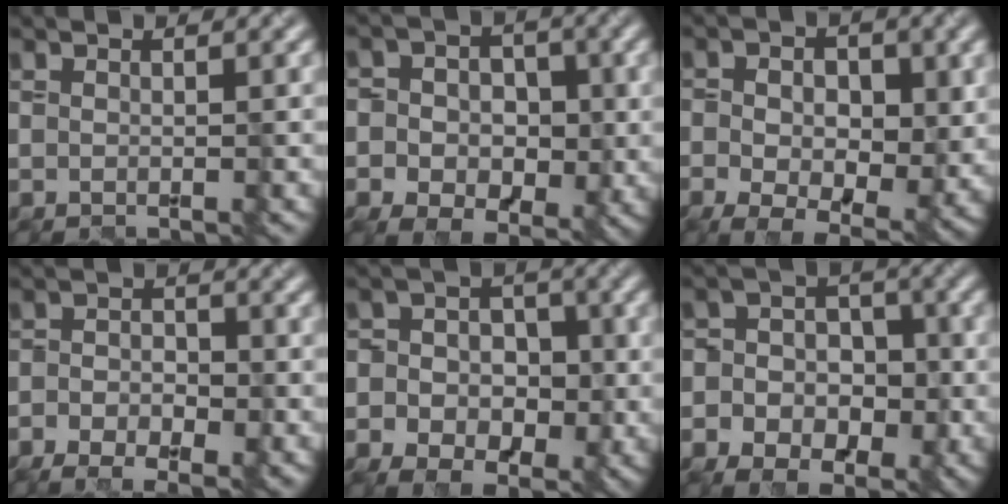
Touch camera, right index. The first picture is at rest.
{"total": 6.4, "force": [-1.8, 4.8, 3.8], "torque": [-0.036, 0.000, -0.030]}
{"total": 7.3, "force": [-1.5, 4.3, 5.7], "torque": [-0.079, -0.007, -0.015]}
{"total": 5.4, "force": [-3.5, 2.5, 3.2], "torque": [-0.055, 0.000, -0.049]}
{"total": 7.0, "force": [-2.7, 5.3, 3.7], "torque": [-0.026, 0.000, -0.050]}
{"total": 7.8, "force": [-3.7, 6.0, 3.3], "torque": [-0.033, 0.005, -0.067]}